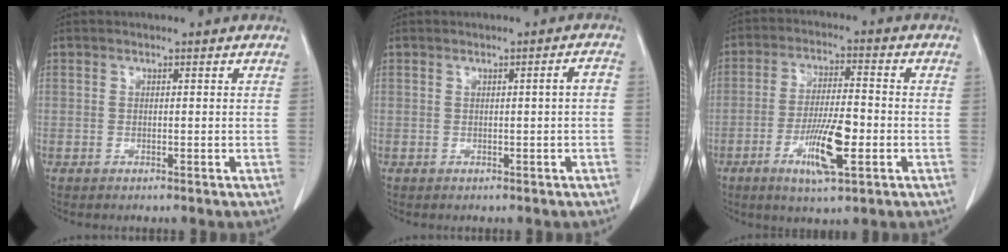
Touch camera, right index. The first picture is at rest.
{"total": 1.6, "force": [-0.2, -0.1, 1.6], "torque": [-0.022, 0.004, 0.000]}
{"total": 9.6, "force": [-3.3, 1.7, 8.9], "torque": [-0.165, -0.008, -0.057]}